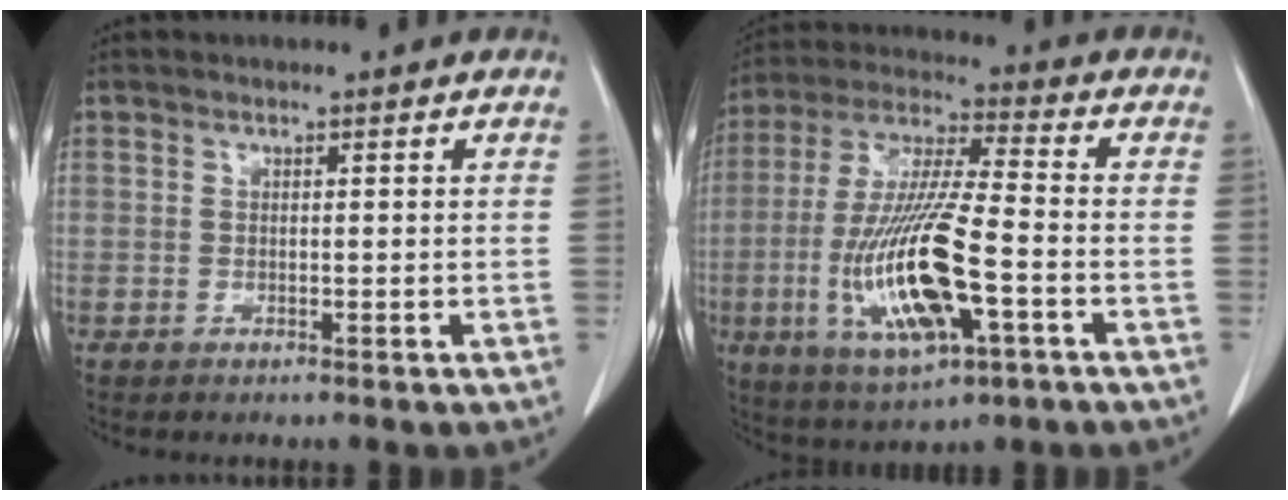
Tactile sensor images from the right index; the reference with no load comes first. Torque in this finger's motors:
{"motor_torque": [2.14, 0.00, 0.60, 0.19]}